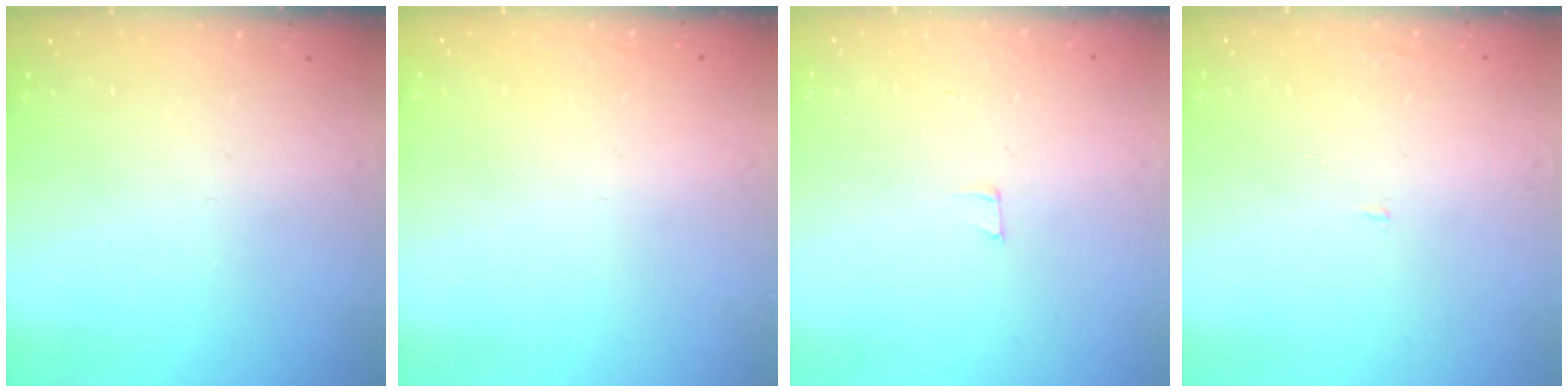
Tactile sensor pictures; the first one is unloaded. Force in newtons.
{"total": 1.6, "press": 1.6, "slide": 0.1}
{"total": 2.5, "press": 2.5, "slide": 0.2}
{"total": 1.2, "press": 1.2, "slide": 0.1}